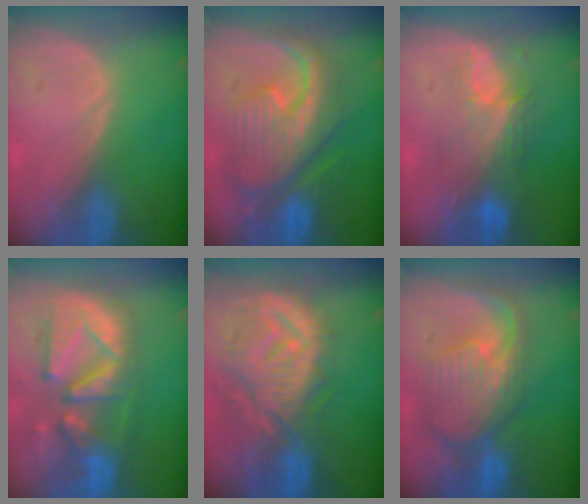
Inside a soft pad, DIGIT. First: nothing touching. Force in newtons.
{"total": 12.4, "press": 12.3, "slide": 1.3}
{"total": 9.2, "press": 8.2, "slide": 4.3}
{"total": 12.5, "press": 11.0, "slide": 5.9}
{"total": 12.7, "press": 11.2, "slide": 5.9}
{"total": 10.5, "press": 9.4, "slide": 4.7}